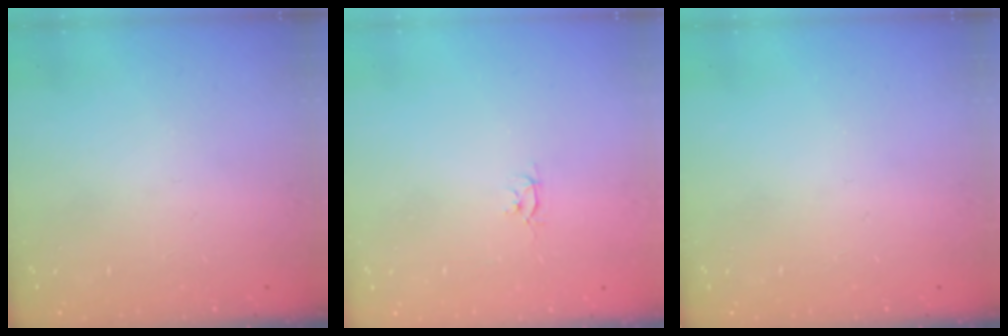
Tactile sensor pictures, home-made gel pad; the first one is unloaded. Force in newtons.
{"total": 2.6, "press": 2.6, "slide": 0.3}
{"total": 0.0}